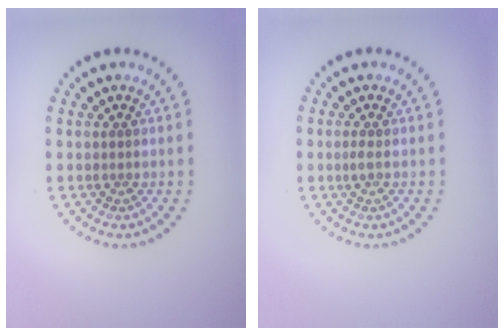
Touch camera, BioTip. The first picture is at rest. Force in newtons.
{"total": 0.6, "press": 0.5, "slide": 0.3}